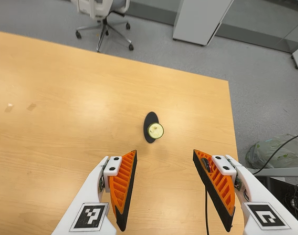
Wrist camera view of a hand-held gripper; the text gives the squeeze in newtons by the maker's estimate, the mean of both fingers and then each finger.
{"total": 0.0}